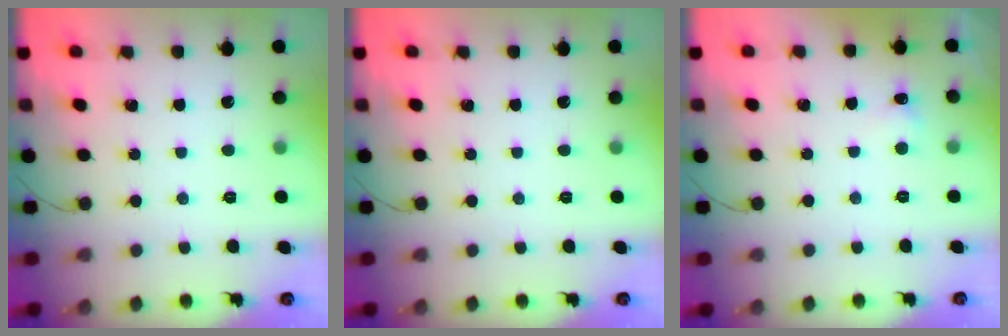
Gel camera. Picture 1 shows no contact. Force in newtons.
{"total": 0.0}
{"total": 3.7, "press": 3.4, "slide": 1.2}